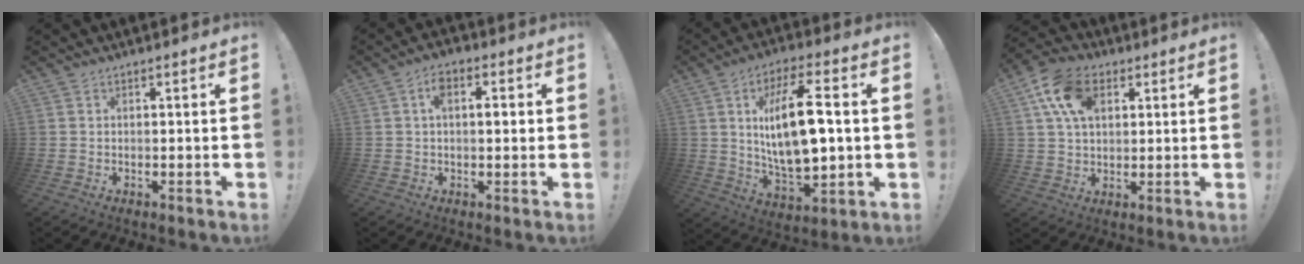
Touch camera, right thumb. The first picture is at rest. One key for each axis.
{"total": 5.5, "fx": 0.8, "fy": 2.7, "fz": 4.7, "tx": -0.068, "ty": 0.008, "tz": 0.007}
{"total": 19.1, "fx": 2.4, "fy": 8.2, "fz": 17.1, "tx": -0.304, "ty": -0.003, "tz": 0.030}
{"total": 13.9, "fx": 5.4, "fy": 9.4, "fz": 8.8, "tx": -0.149, "ty": -0.002, "tz": 0.102}